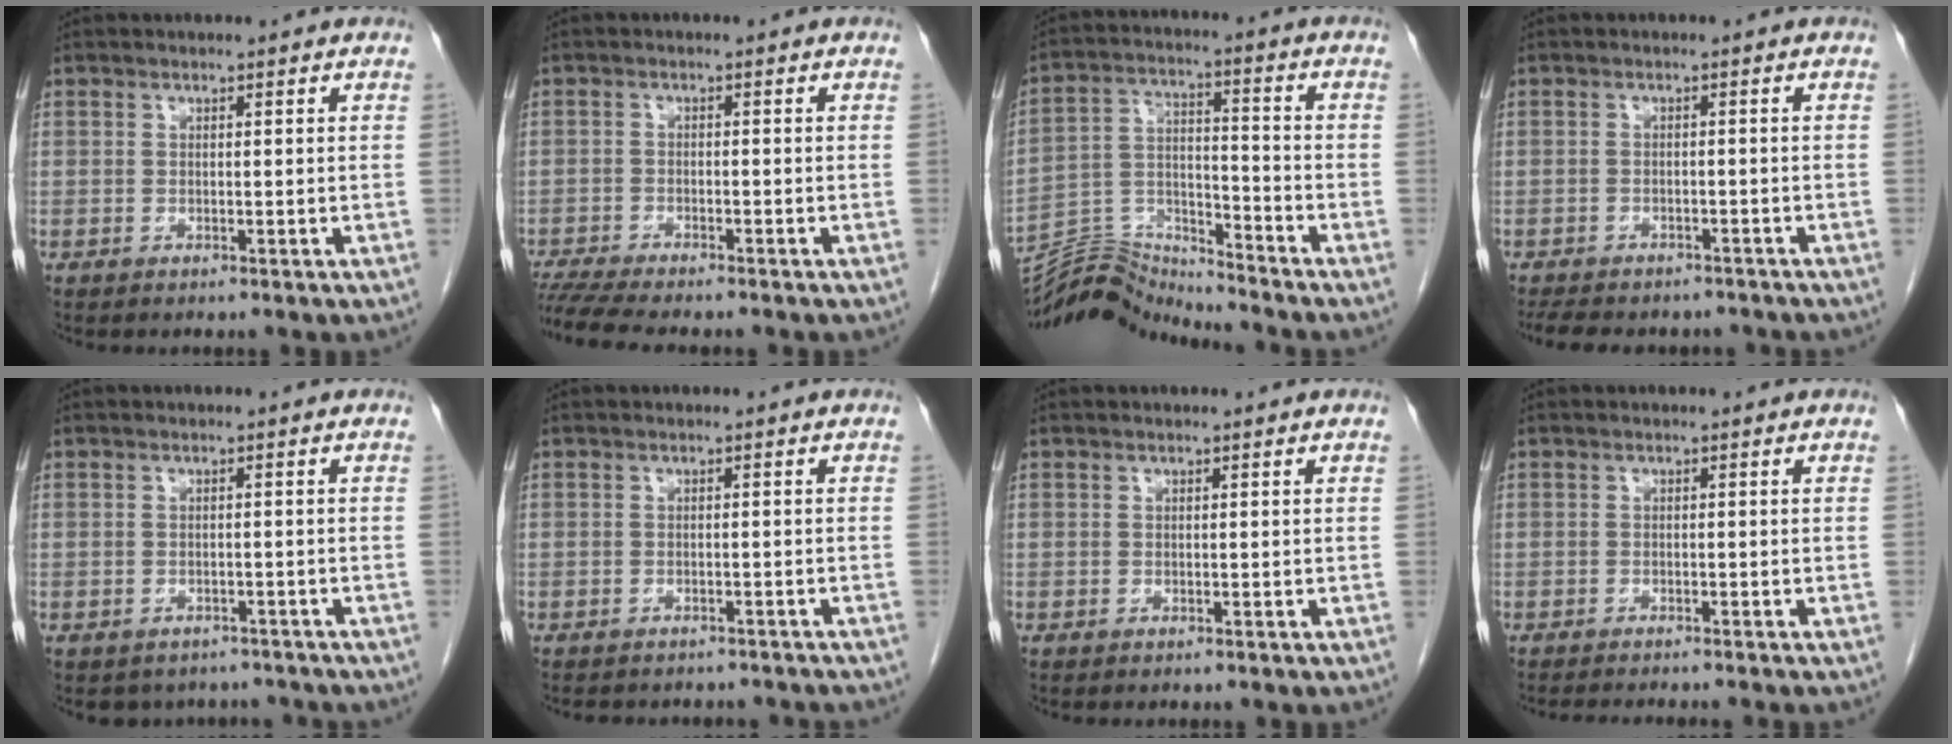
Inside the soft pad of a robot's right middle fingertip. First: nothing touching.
{"total": 8.0, "force": [-7.1, 0.4, 3.7], "torque": [-0.057, -0.012, -0.114]}
{"total": 10.2, "force": [-10.1, -1.1, -0.8], "torque": [0.011, 0.036, -0.188]}
{"total": 10.8, "force": [-9.3, 3.8, 3.9], "torque": [-0.078, -0.001, -0.117]}
{"total": 5.7, "force": [-4.9, 2.8, 0.4], "torque": [0.006, 0.012, -0.055]}
{"total": 8.5, "force": [-7.7, 2.8, 2.5], "torque": [-0.034, 0.005, -0.080]}
{"total": 0.0}
{"total": 5.4, "force": [-4.9, -0.1, 2.3], "torque": [-0.017, -0.010, -0.070]}